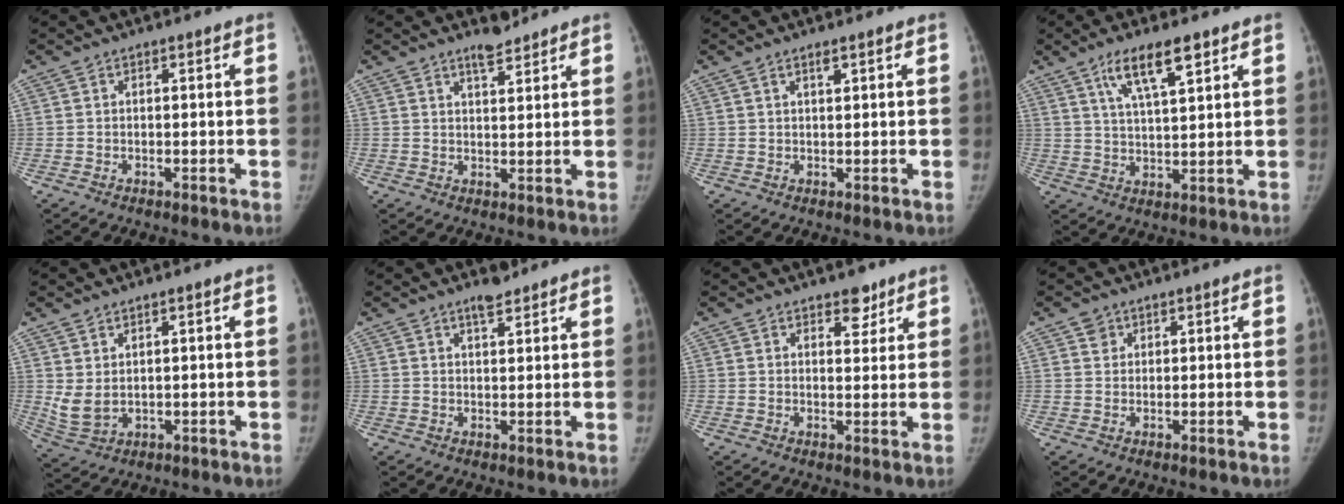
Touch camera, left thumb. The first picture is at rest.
{"total": 3.1, "force": [2.8, 0.9, 1.0], "torque": [-0.007, -0.024, 0.045]}
{"total": 1.2, "force": [0.8, 0.2, 0.9], "torque": [-0.011, 0.000, 0.014]}
{"total": 8.8, "force": [5.2, 2.2, 6.8], "torque": [-0.114, -0.021, 0.097]}
{"total": 4.6, "force": [1.2, 2.8, 3.5], "torque": [-0.071, -0.009, 0.035]}
{"total": 3.0, "force": [2.4, 0.9, 1.5], "torque": [-0.018, -0.018, 0.039]}
{"total": 3.7, "force": [2.6, 2.0, 1.6], "torque": [0.001, -0.017, 0.038]}
{"total": 1.9, "force": [1.0, 1.6, 0.3], "torque": [0.010, -0.004, 0.011]}